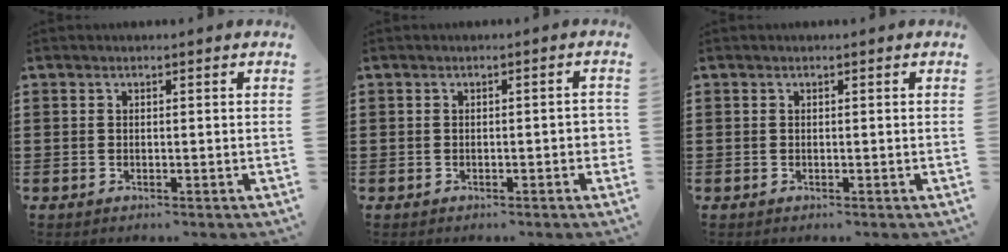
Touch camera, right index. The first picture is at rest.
{"total": 1.7, "force": [-0.5, 0.5, 1.5], "torque": [-0.025, 0.000, -0.008]}
{"total": 0.0}